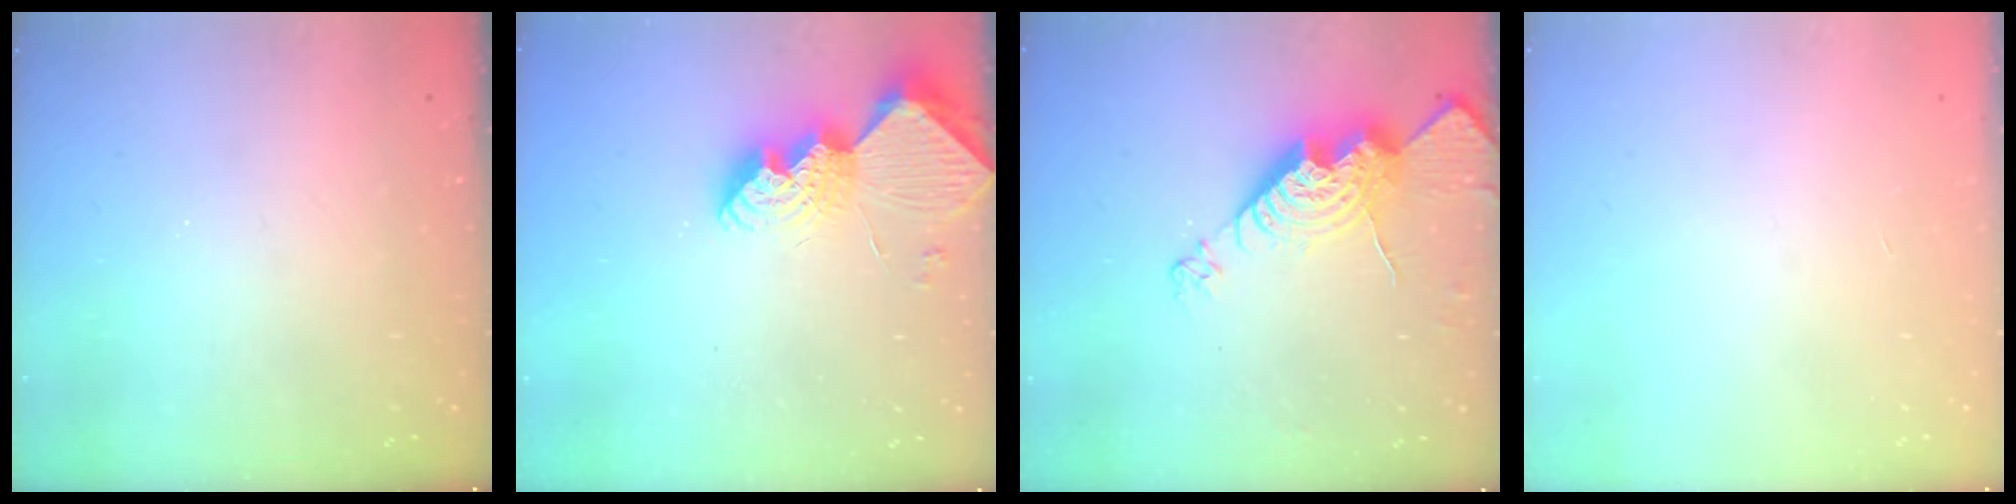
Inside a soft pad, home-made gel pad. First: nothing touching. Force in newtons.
{"total": 11.4, "press": 11.4, "slide": 0.9}
{"total": 16.2, "press": 16.1, "slide": 1.7}
{"total": 0.0}